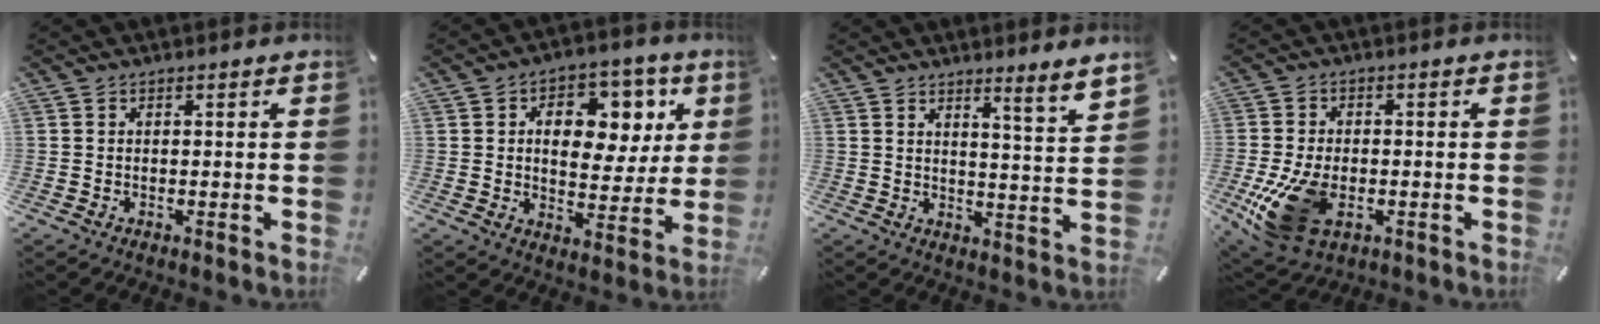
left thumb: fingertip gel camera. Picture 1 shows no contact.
{"total": 12.3, "force": [3.7, 8.9, 7.7], "torque": [-0.096, -0.019, 0.061]}
{"total": 5.7, "force": [4.8, -1.0, 2.9], "torque": [-0.044, -0.046, 0.077]}
{"total": 13.7, "force": [-4.0, 8.7, 9.8], "torque": [-0.209, -0.004, -0.070]}